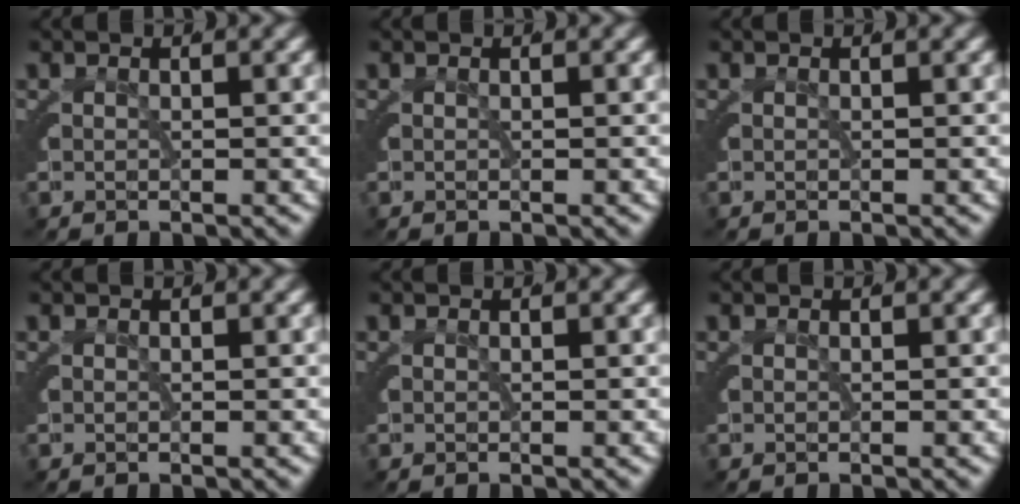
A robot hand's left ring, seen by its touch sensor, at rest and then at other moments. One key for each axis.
{"total": 0.0}
{"total": 0.0}
{"total": 0.0}
{"total": 0.0}
{"total": 0.0}